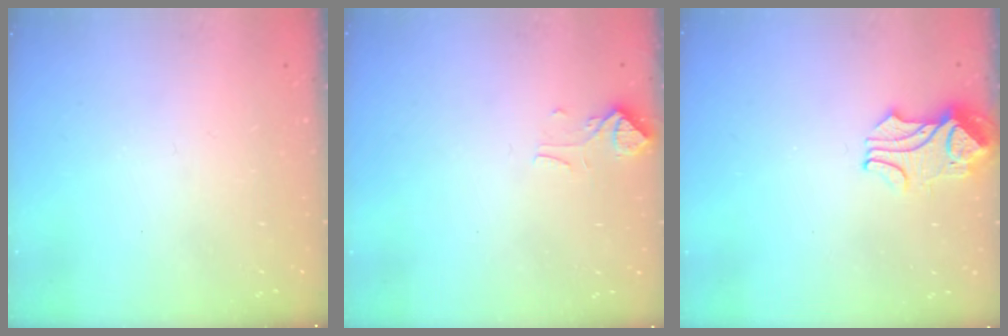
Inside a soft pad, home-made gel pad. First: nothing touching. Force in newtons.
{"total": 2.6, "press": 2.5, "slide": 0.6}
{"total": 2.3, "press": 2.3, "slide": 0.5}